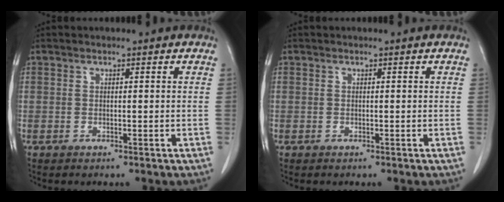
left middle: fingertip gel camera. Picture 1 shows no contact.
{"total": 0.0}